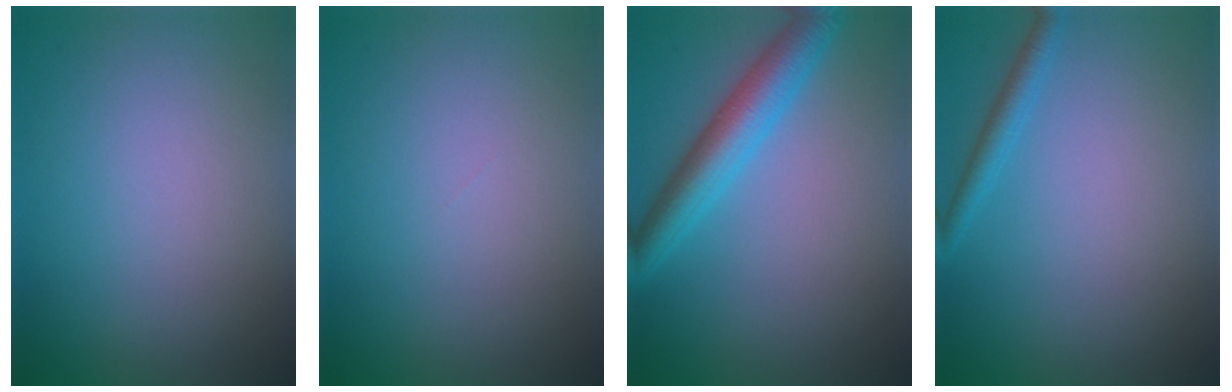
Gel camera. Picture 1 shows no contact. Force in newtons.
{"total": 0.0}
{"total": 4.8, "press": 4.8, "slide": 0.1}
{"total": 1.6, "press": 1.6, "slide": 0.1}